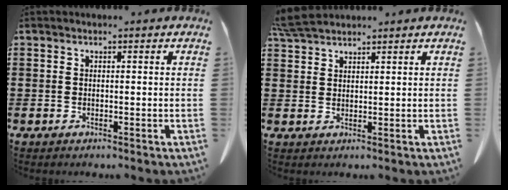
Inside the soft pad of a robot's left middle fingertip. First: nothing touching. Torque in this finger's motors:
{"motor_torque": [0.65, 0.47, 0.20, 0.10]}